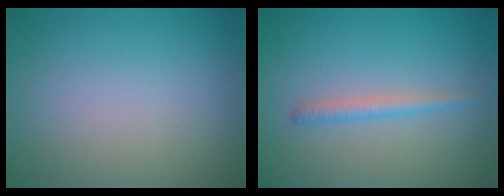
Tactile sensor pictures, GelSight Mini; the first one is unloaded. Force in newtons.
{"total": 1.5, "press": 1.5, "slide": 0.1}